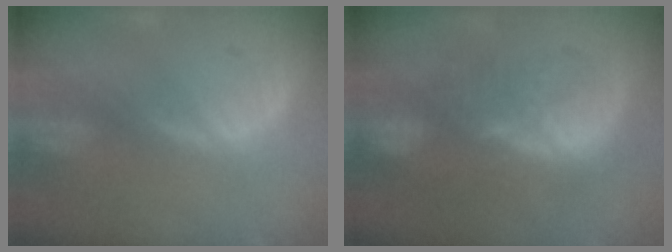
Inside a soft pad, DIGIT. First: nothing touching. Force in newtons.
{"total": 9.3, "press": 9.0, "slide": 2.4}